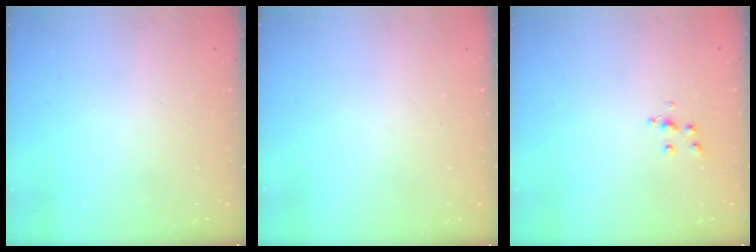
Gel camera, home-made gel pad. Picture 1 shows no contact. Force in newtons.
{"total": 0.0}
{"total": 5.9, "press": 5.9, "slide": 0.3}